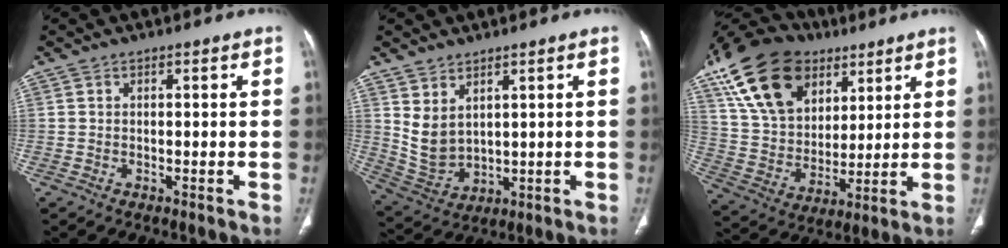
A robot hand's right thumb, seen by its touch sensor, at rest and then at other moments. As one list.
[{"total": 7.0, "force": [3.2, 4.3, 4.6], "torque": [-0.072, -0.021, 0.084]}, {"total": 22.5, "force": [11.4, 14.8, 12.5], "torque": [-0.218, -0.013, 0.204]}]